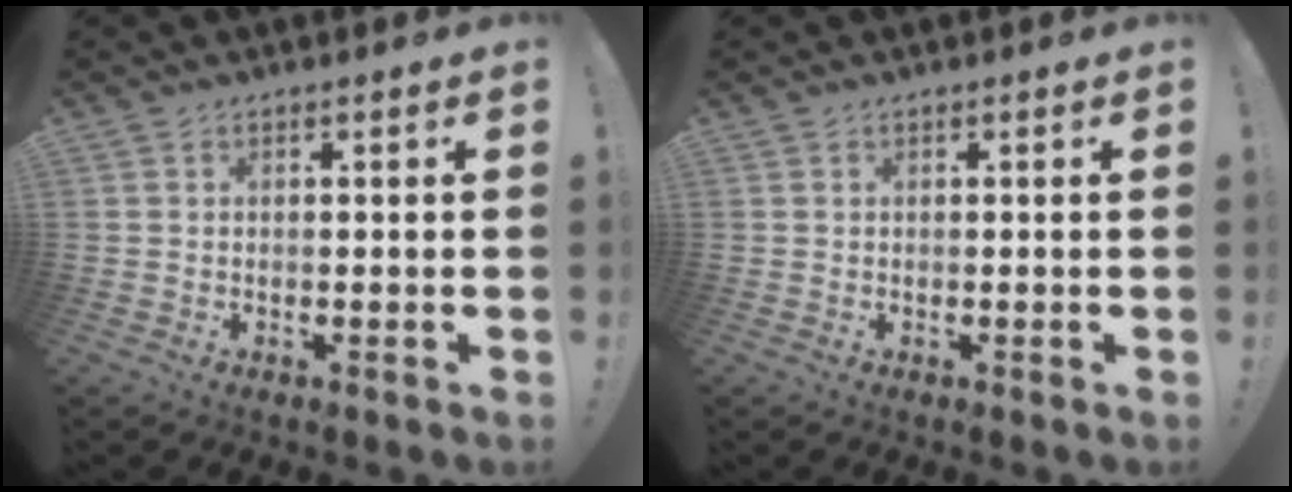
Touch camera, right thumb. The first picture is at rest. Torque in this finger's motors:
{"motor_torque": [0.09, -0.03, 0.07, 0.05, -0.02]}